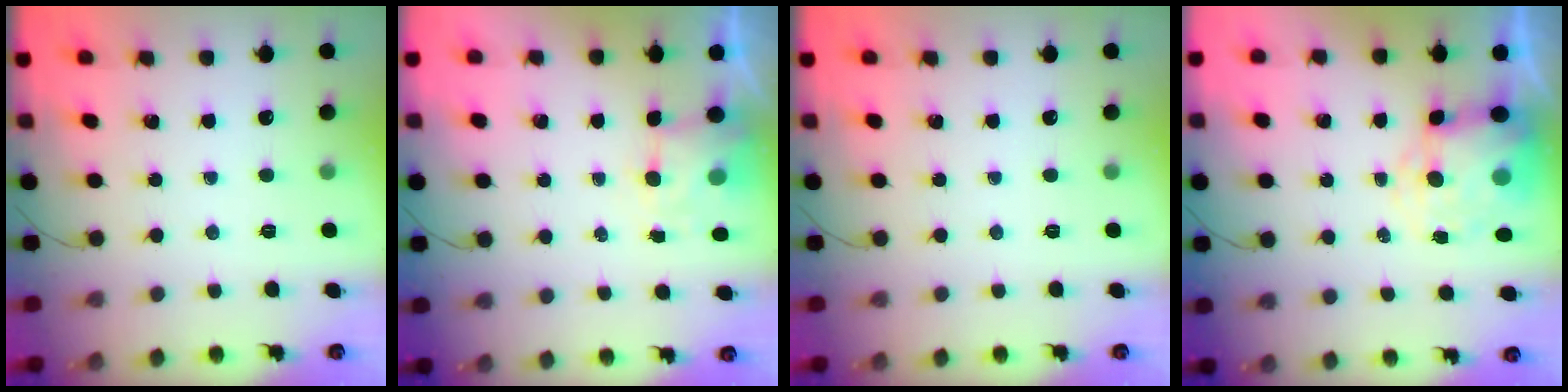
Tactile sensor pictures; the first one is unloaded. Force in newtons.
{"total": 3.9, "press": 3.8, "slide": 0.9}
{"total": 0.0}
{"total": 9.8, "press": 9.6, "slide": 2.3}